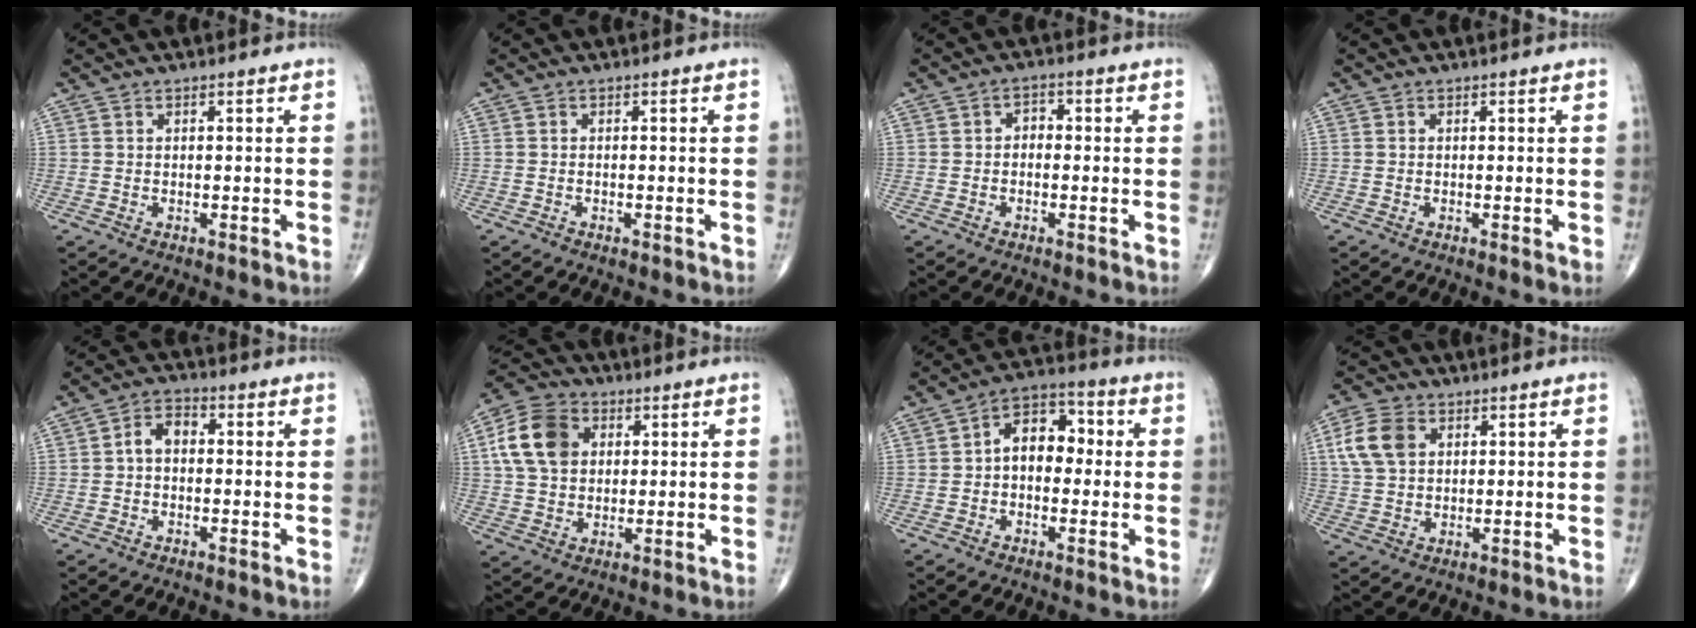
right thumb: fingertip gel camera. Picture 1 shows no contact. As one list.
[{"total": 0.5, "force": [-0.4, 0.2, 0.3], "torque": [-0.008, 0.002, -0.007]}, {"total": 2.4, "force": [-0.3, 1.8, 1.6], "torque": [-0.006, 0.012, -0.014]}, {"total": 0.6, "force": [-0.1, 0.1, 0.5], "torque": [-0.011, -0.003, -0.005]}, {"total": 5.7, "force": [-0.1, 3.8, 4.2], "torque": [-0.063, 0.023, -0.013]}, {"total": 11.9, "force": [2.7, 8.9, 7.4], "torque": [-0.125, 0.009, 0.043]}, {"total": 9.1, "force": [0.2, 6.2, 6.7], "torque": [-0.070, 0.033, -0.011]}, {"total": 8.2, "force": [2.5, 5.7, 5.3], "torque": [-0.104, 0.003, 0.048]}]